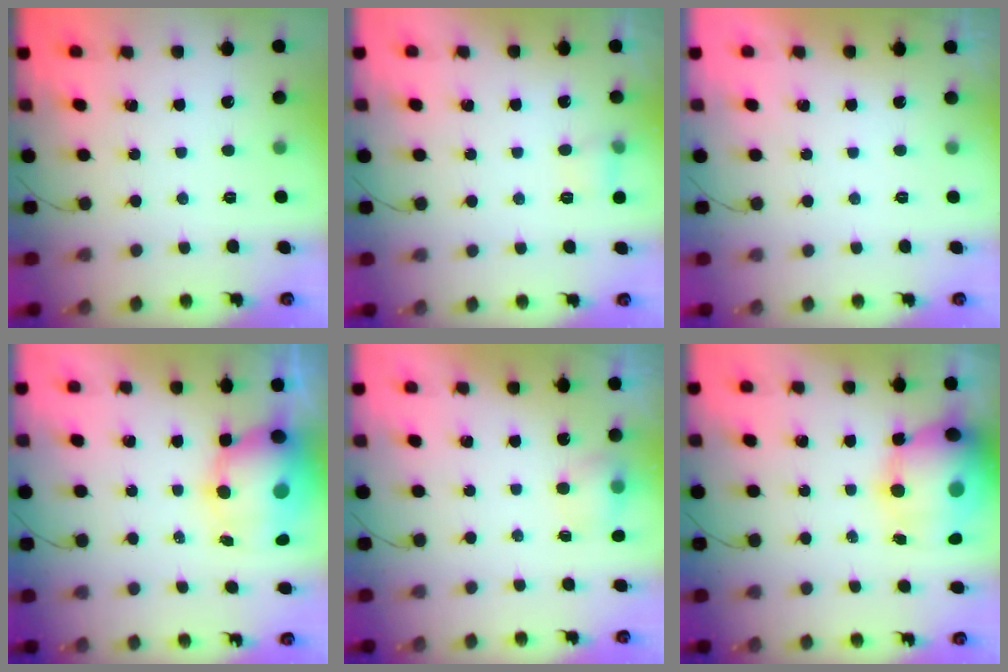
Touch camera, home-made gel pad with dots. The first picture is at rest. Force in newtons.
{"total": 5.0, "press": 4.7, "slide": 1.7}
{"total": 0.0}
{"total": 11.2, "press": 10.9, "slide": 2.4}
{"total": 6.5, "press": 4.5, "slide": 4.7}
{"total": 20.5, "press": 19.9, "slide": 4.9}